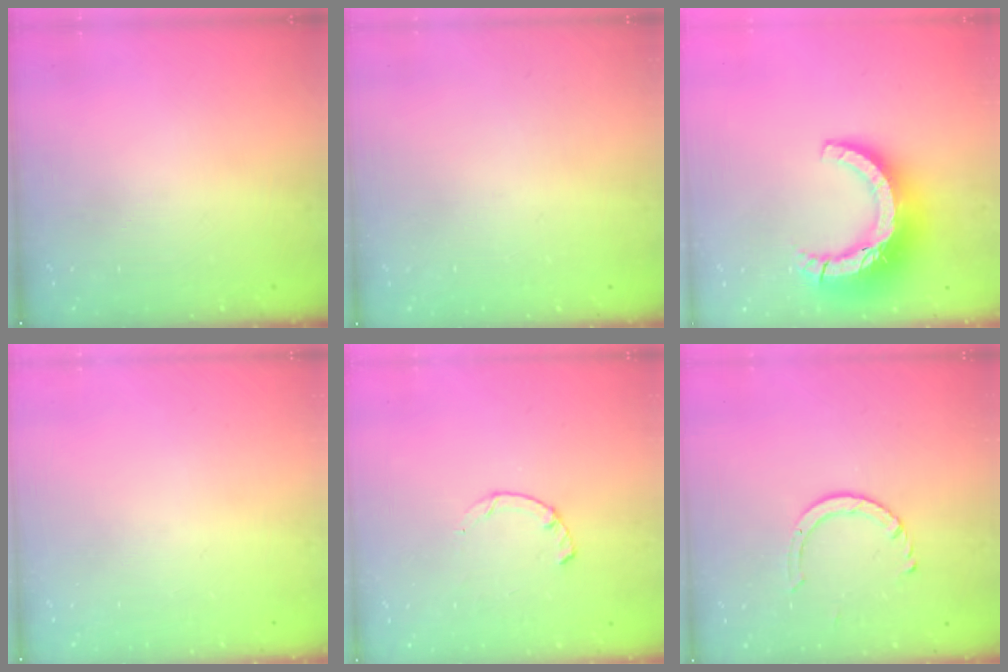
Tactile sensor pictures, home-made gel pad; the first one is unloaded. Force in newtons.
{"total": 2.4, "press": 2.4, "slide": 0.2}
{"total": 16.1, "press": 16.0, "slide": 1.5}
{"total": 0.0}
{"total": 2.3, "press": 2.3, "slide": 0.4}
{"total": 4.6, "press": 4.5, "slide": 0.5}